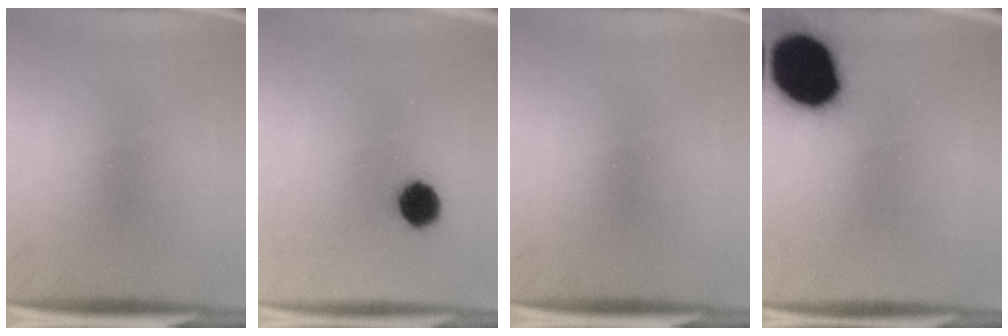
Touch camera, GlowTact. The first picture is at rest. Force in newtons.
{"total": 7.2}
{"total": 0.0}
{"total": 17.9}